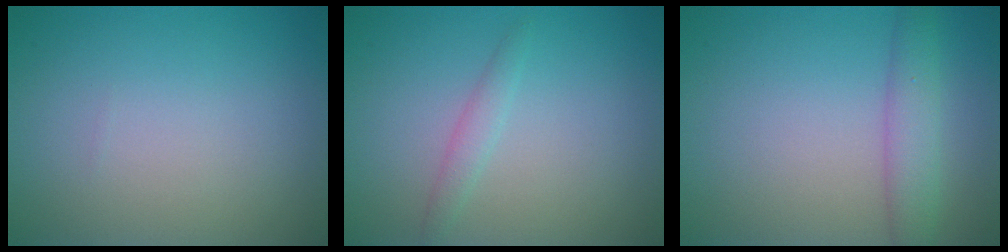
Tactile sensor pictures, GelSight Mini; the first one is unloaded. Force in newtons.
{"total": 1.2, "press": 1.2, "slide": 0.1}
{"total": 3.0, "press": 3.0, "slide": 0.1}